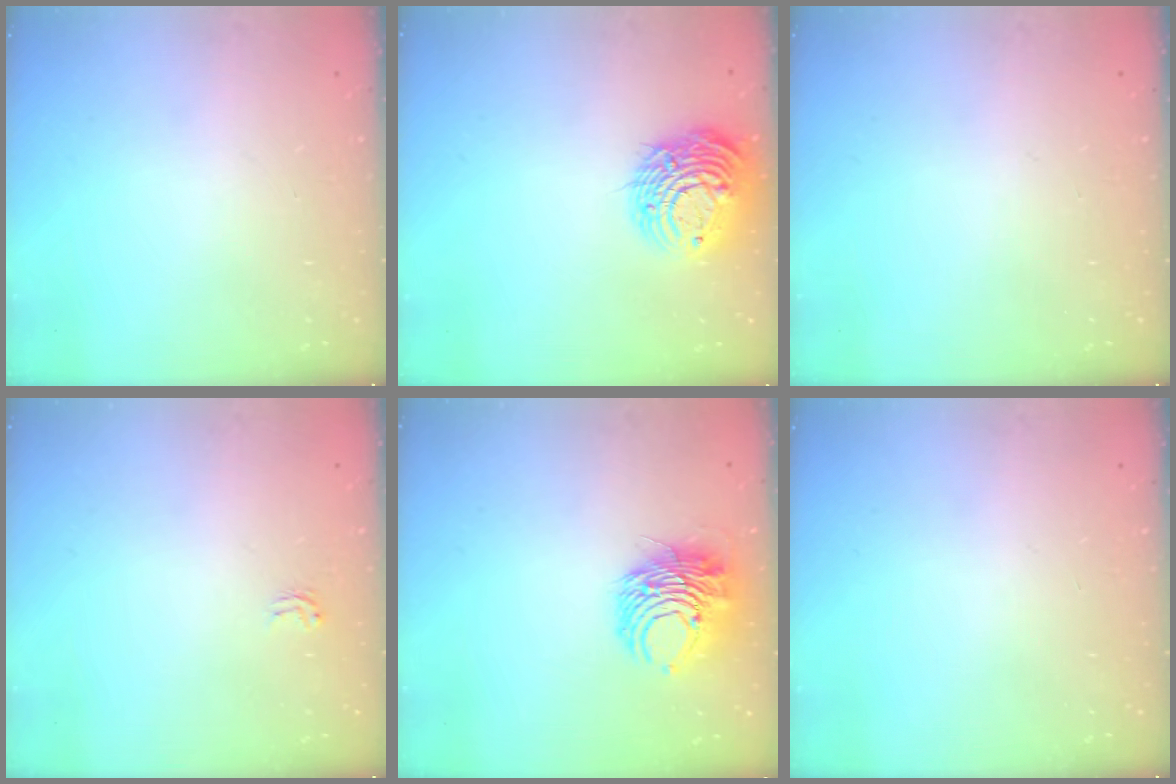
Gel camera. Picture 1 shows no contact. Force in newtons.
{"total": 13.3, "press": 13.2, "slide": 0.6}
{"total": 0.0}
{"total": 1.9, "press": 1.9, "slide": 0.1}
{"total": 10.2, "press": 10.1, "slide": 1.4}
{"total": 0.0}